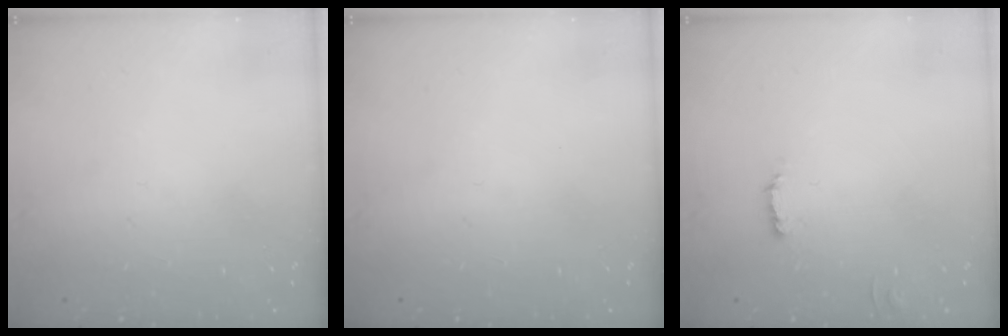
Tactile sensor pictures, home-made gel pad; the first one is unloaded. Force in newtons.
{"total": 0.0}
{"total": 1.8, "press": 1.8, "slide": 0.4}